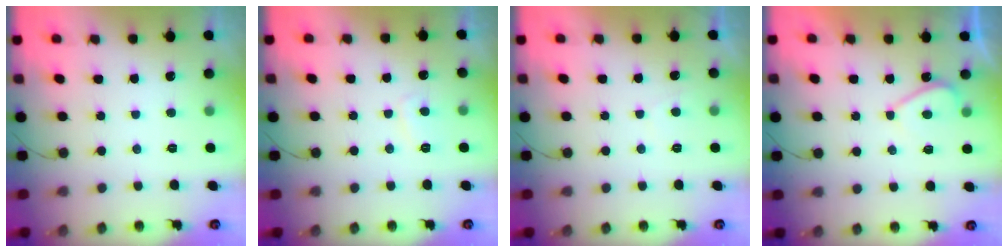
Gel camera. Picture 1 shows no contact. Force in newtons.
{"total": 3.2, "press": 3.1, "slide": 0.6}
{"total": 2.0, "press": 1.9, "slide": 0.7}
{"total": 3.2, "press": 3.1, "slide": 0.6}